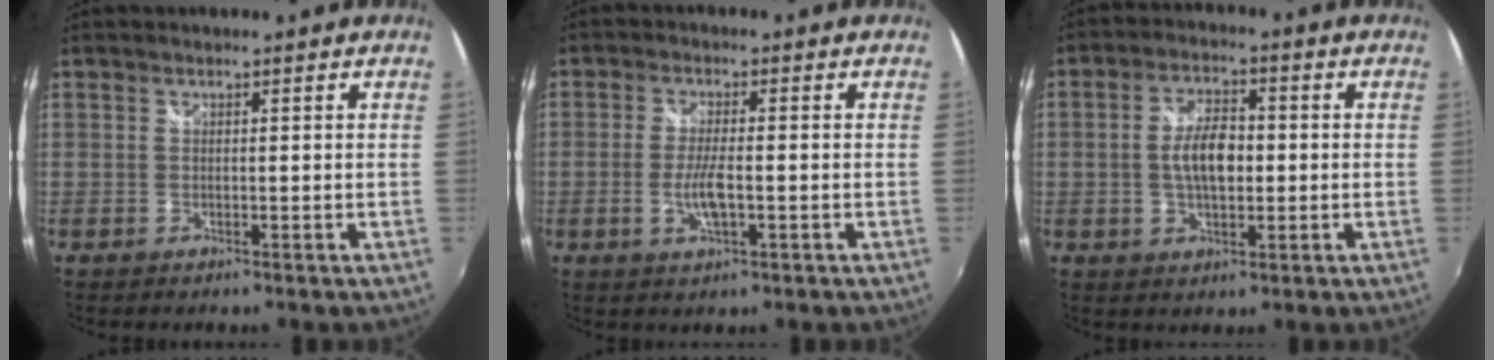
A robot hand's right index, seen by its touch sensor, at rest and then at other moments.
{"total": 5.1, "force": [-1.3, 1.3, 4.8], "torque": [-0.097, -0.006, -0.024]}
{"total": 7.6, "force": [-0.3, 3.9, 6.6], "torque": [-0.121, 0.008, -0.004]}